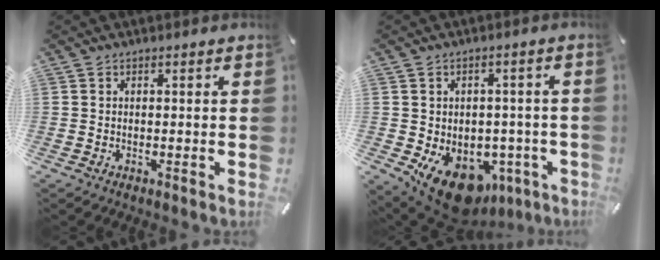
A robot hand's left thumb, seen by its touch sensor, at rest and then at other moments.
{"total": 12.9, "force": [-6.4, 8.6, 7.1], "torque": [-0.092, 0.028, -0.096]}